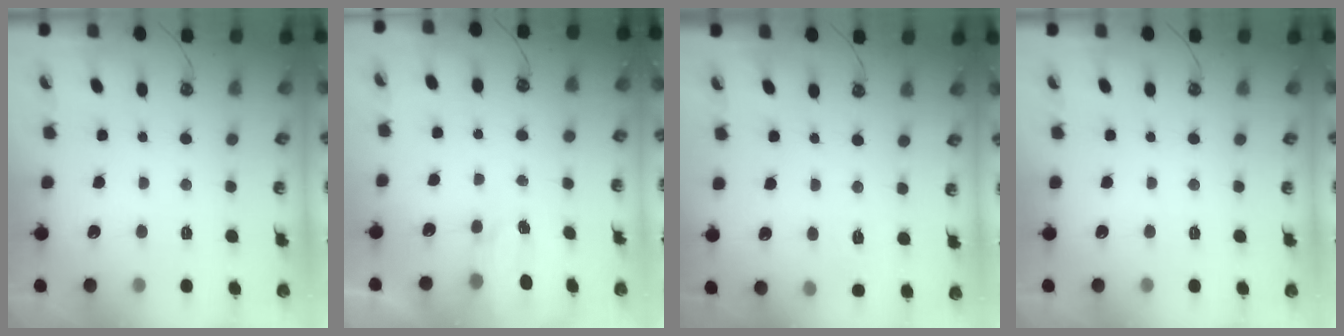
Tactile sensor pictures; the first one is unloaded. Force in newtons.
{"total": 2.6, "press": 2.6, "slide": 0.4}
{"total": 4.7, "press": 4.6, "slide": 0.7}
{"total": 0.0}